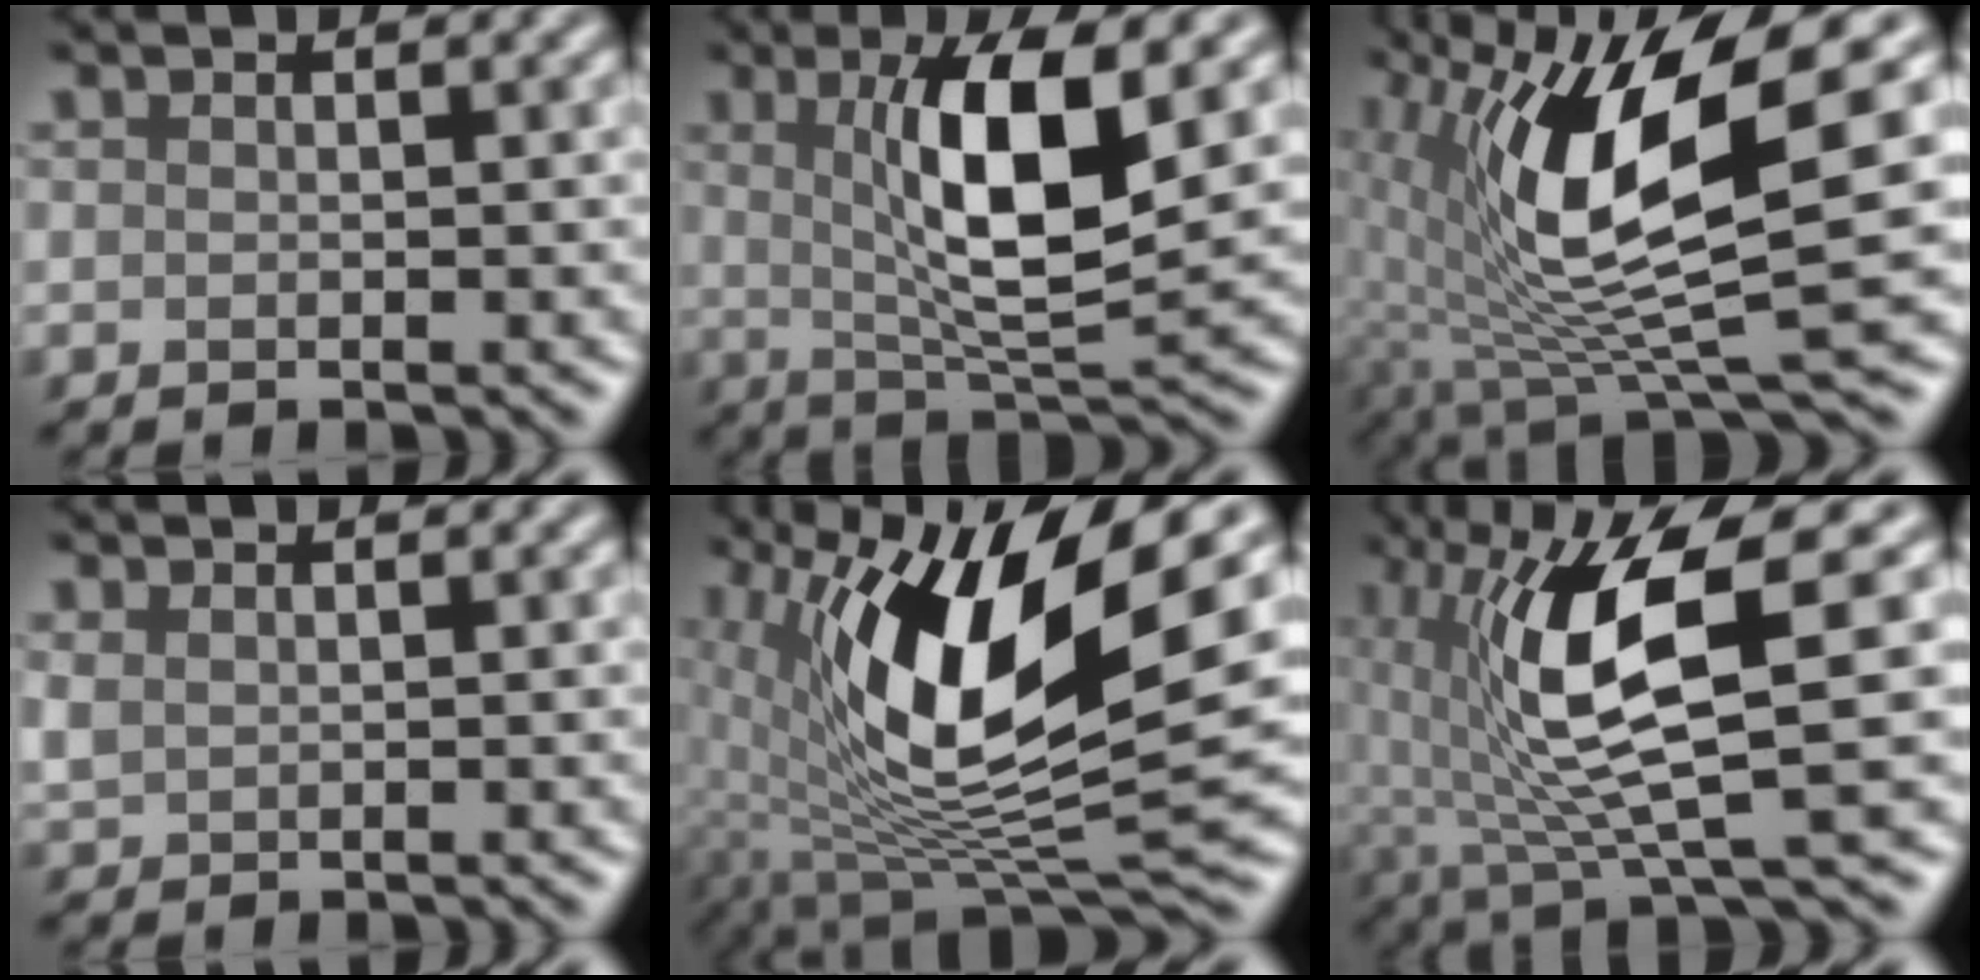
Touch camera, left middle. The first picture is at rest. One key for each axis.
{"total": 8.5, "fx": 1.7, "fy": 2.2, "fz": 8.1, "tx": -0.129, "ty": -0.011, "tz": 0.033}
{"total": 12.4, "fx": 2.3, "fy": 3.8, "fz": 11.6, "tx": -0.224, "ty": -0.018, "tz": 0.046}
{"total": 1.1, "fx": 0.5, "fy": 0.8, "fz": 0.6, "tx": -0.019, "ty": -0.001, "tz": 0.015}
{"total": 14.5, "fx": 3.3, "fy": 5.4, "fz": 13.0, "tx": -0.230, "ty": -0.017, "tz": 0.058}
{"total": 10.1, "fx": 0.9, "fy": 2.7, "fz": 9.7, "tx": -0.181, "ty": -0.007, "tz": 0.018}